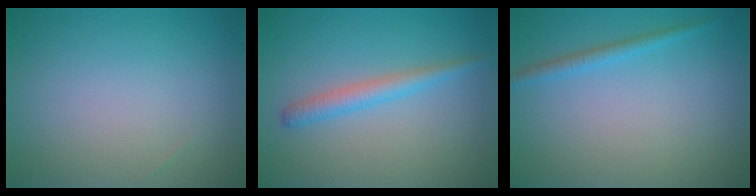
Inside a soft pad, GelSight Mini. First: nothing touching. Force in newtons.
{"total": 2.2, "press": 2.2, "slide": 0.2}
{"total": 1.5, "press": 1.5, "slide": 0.1}